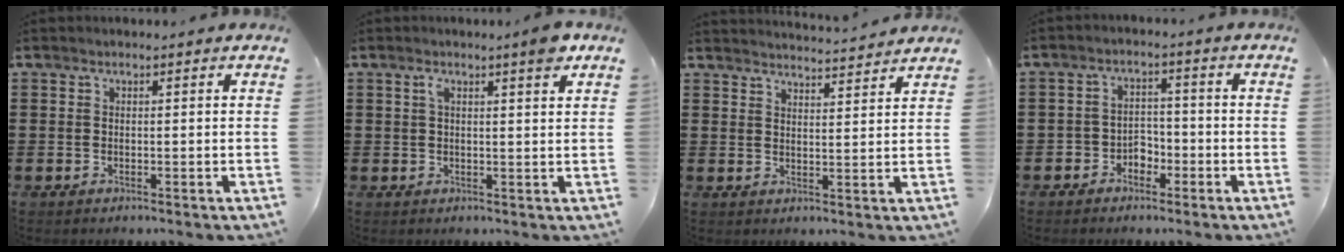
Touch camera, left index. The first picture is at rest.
{"total": 3.6, "force": [2.3, 0.3, 2.8], "torque": [-0.053, -0.001, 0.038]}
{"total": 3.4, "force": [3.3, -0.6, 0.1], "torque": [-0.013, -0.021, 0.058]}
{"total": 3.0, "force": [-2.4, 1.8, 0.4], "torque": [-0.016, 0.007, -0.053]}